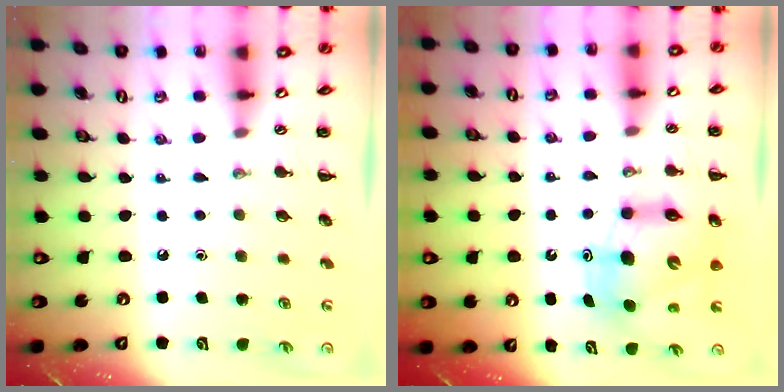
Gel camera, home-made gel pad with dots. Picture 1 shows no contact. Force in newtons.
{"total": 9.1, "press": 8.8, "slide": 2.2}